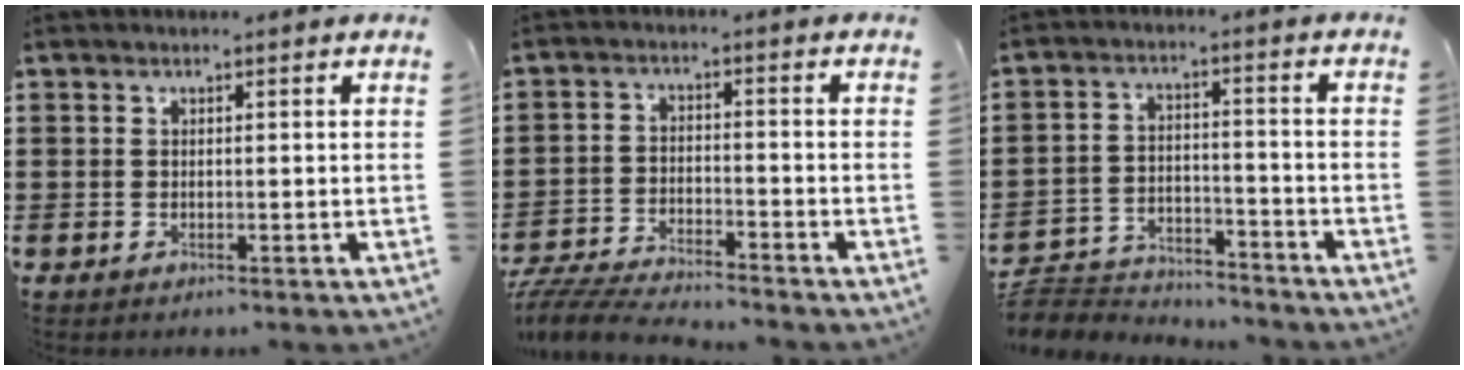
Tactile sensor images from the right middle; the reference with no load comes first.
{"total": 6.0, "force": [-5.9, 0.5, 1.0], "torque": [-0.031, 0.003, -0.120]}
{"total": 5.1, "force": [-5.0, 0.9, 0.5], "torque": [-0.015, 0.009, -0.106]}